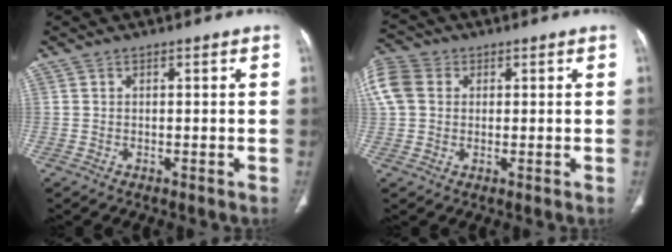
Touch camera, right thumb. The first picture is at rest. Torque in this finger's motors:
{"motor_torque": [0.18, 0.15, 0.51, -0.15, 0.18]}